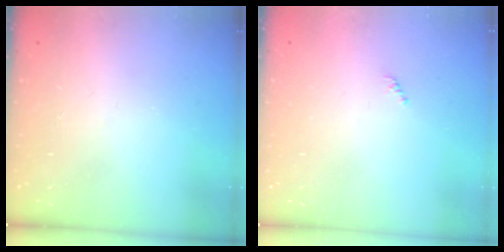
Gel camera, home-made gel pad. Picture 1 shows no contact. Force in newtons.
{"total": 0.7, "press": 0.7, "slide": 0.3}